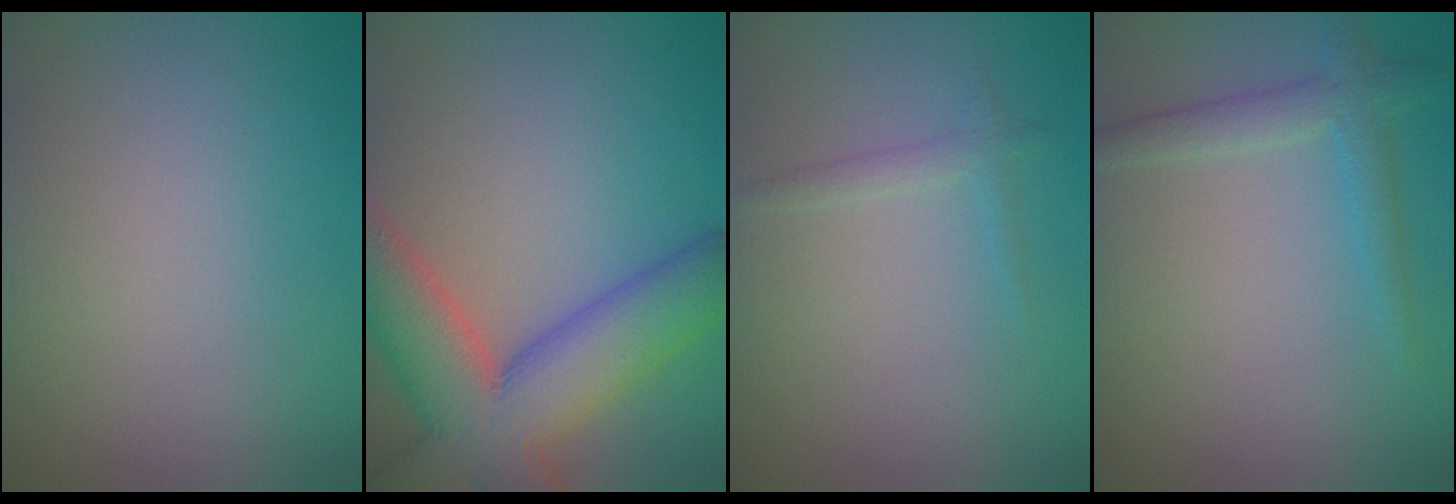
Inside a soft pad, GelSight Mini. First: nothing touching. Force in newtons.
{"total": 11.2, "press": 11.2, "slide": 0.8}
{"total": 1.2, "press": 1.2, "slide": 0.1}
{"total": 2.6, "press": 2.6, "slide": 0.1}